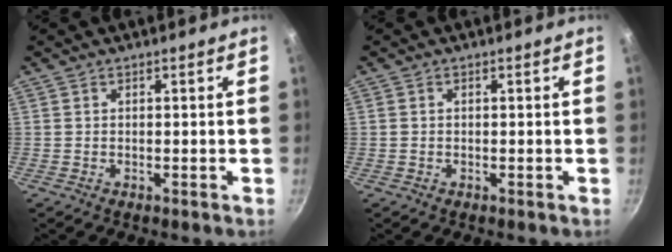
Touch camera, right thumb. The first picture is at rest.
{"total": 0.9, "force": [-0.1, 0.6, 0.6], "torque": [-0.015, 0.004, -0.002]}